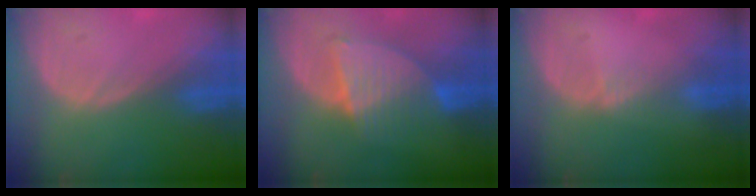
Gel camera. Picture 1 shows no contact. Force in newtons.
{"total": 6.8, "press": 6.7, "slide": 1.2}
{"total": 0.8, "press": 0.8, "slide": 0.2}